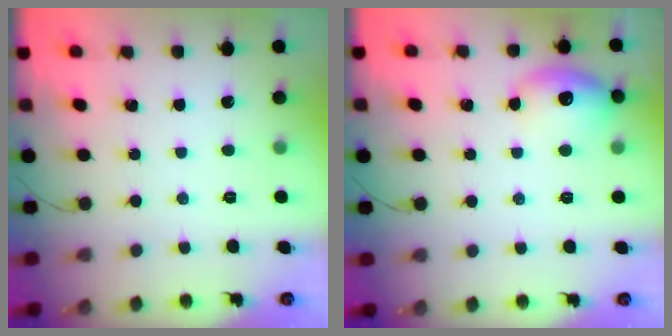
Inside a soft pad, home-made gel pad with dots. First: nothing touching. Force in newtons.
{"total": 10.3, "press": 10.1, "slide": 1.7}